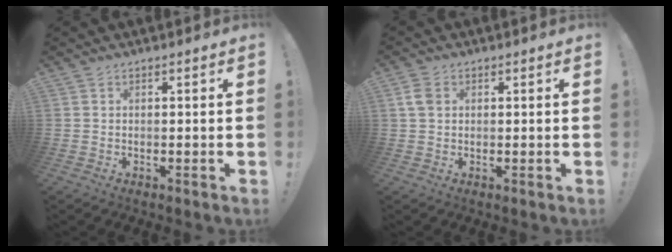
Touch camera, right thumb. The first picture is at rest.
{"total": 4.1, "force": [1.2, 2.7, 2.8], "torque": [-0.048, 0.006, 0.024]}